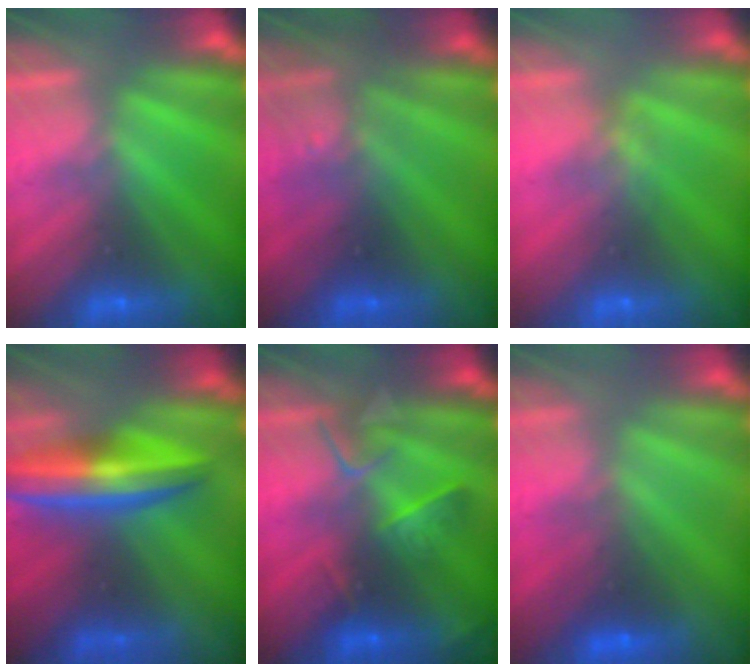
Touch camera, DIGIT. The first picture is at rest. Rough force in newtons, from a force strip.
{"total": 2.7}
{"total": 4.8}
{"total": 7.2}
{"total": 2.6}
{"total": 1.8}